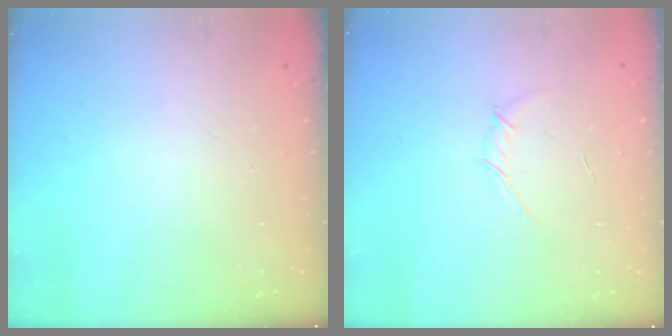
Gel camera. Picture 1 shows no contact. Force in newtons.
{"total": 3.0, "press": 2.9, "slide": 0.6}